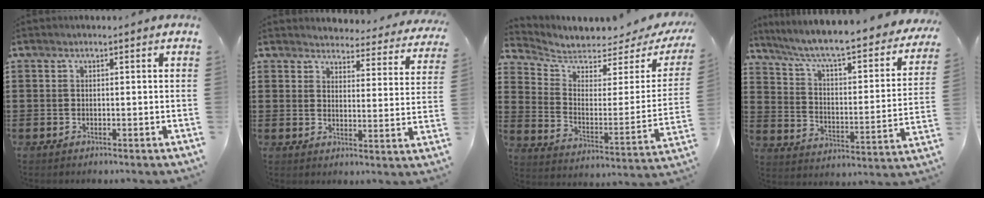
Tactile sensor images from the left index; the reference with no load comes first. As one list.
[{"total": 3.9, "force": [3.8, 0.4, 0.3], "torque": [-0.018, -0.029, 0.064]}, {"total": 4.3, "force": [3.9, 1.2, 1.2], "torque": [-0.051, -0.035, 0.064]}, {"total": 6.6, "force": [5.4, 0.2, 3.8], "torque": [-0.096, -0.048, 0.084]}]